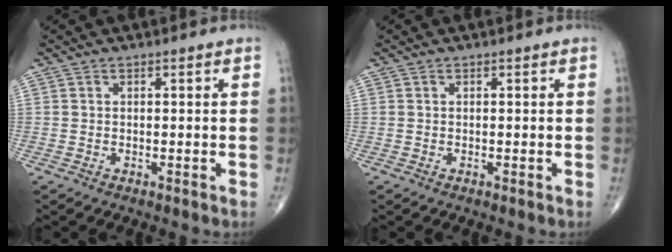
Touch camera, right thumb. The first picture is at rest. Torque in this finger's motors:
{"motor_torque": [-0.03, 0.05, -0.02, -0.03, 0.00]}